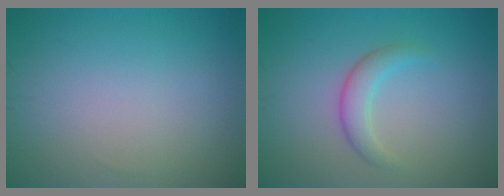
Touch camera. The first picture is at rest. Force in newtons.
{"total": 2.2, "press": 2.2, "slide": 0.2}